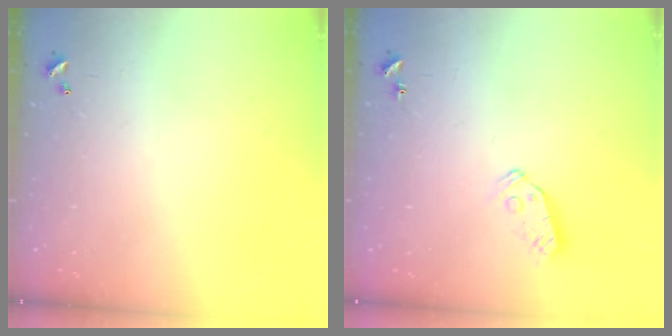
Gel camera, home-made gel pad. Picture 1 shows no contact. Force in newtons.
{"total": 6.5, "press": 6.5, "slide": 0.4}